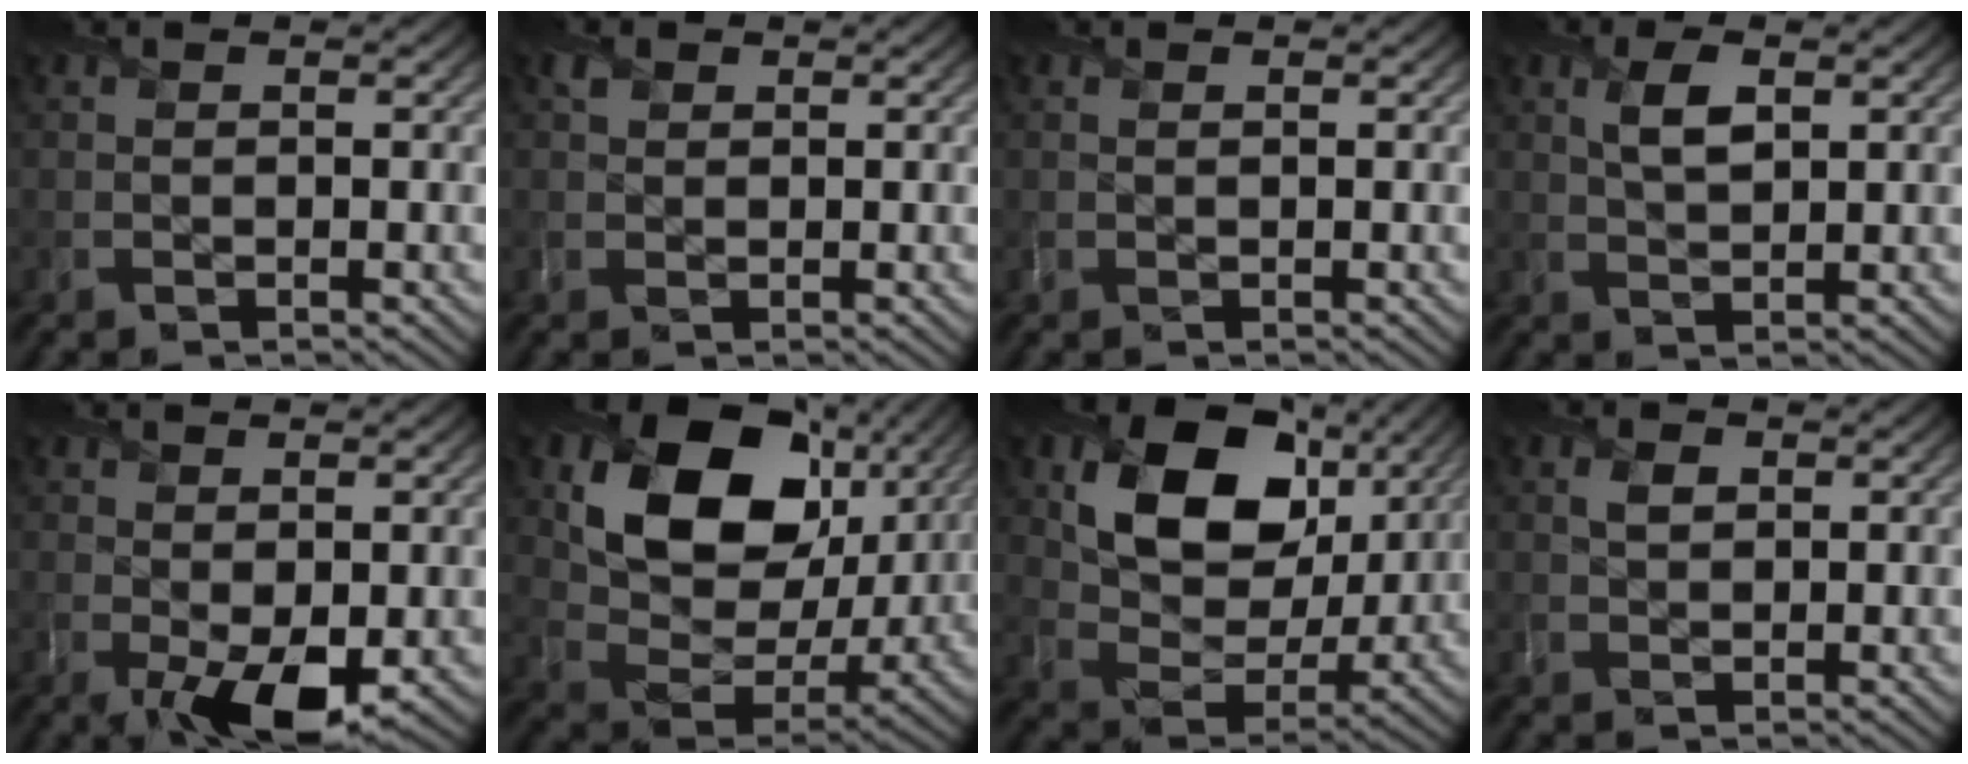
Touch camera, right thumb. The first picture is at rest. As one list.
[{"total": 1.1, "force": [0.6, 0.9, 0.2], "torque": [-0.003, -0.001, 0.012]}, {"total": 0.0}, {"total": 3.4, "force": [1.3, 1.5, 2.8], "torque": [-0.062, 0.001, 0.028]}, {"total": 4.5, "force": [-1.3, 2.2, 3.8], "torque": [-0.067, -0.018, -0.015]}, {"total": 15.6, "force": [6.5, 11.0, 8.9], "torque": [-0.171, -0.005, 0.118]}, {"total": 13.6, "force": [5.5, 9.7, 7.8], "torque": [-0.145, -0.008, 0.099]}, {"total": 1.4, "force": [0.5, 1.1, 0.7], "torque": [-0.016, -0.003, 0.010]}]